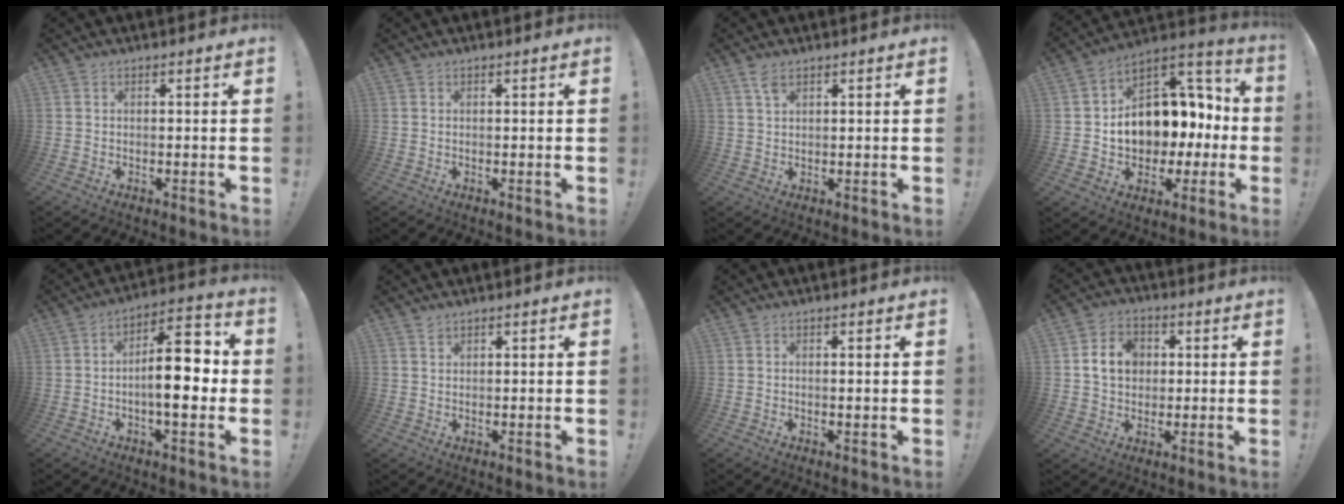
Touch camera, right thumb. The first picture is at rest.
{"total": 0.0}
{"total": 3.5, "force": [2.2, 1.5, 2.3], "torque": [-0.035, -0.010, 0.038]}
{"total": 14.5, "force": [0.6, 11.6, 8.7], "torque": [-0.117, -0.009, 0.032]}
{"total": 15.1, "force": [-1.5, 6.3, 13.6], "torque": [-0.196, 0.015, -0.030]}
{"total": 1.4, "force": [1.2, 0.6, 0.3], "torque": [0.001, -0.006, 0.023]}
{"total": 0.6, "force": [0.1, -0.1, 0.6], "torque": [-0.007, -0.002, 0.001]}
{"total": 9.3, "force": [1.7, 7.7, 4.8], "torque": [-0.069, 0.007, 0.036]}